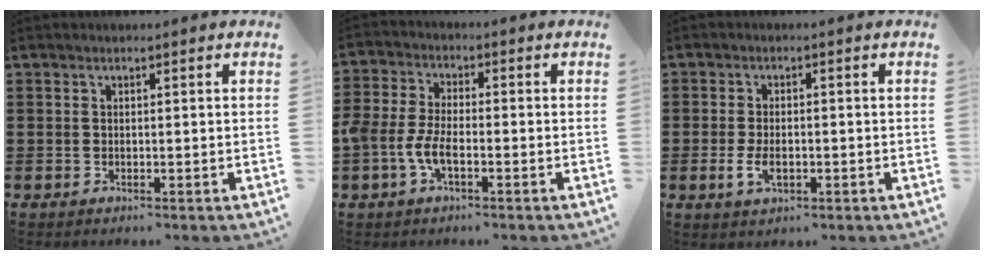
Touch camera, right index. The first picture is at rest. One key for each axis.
{"total": 5.1, "fx": -2.0, "fy": 2.2, "fz": 4.1, "tx": -0.106, "ty": -0.004, "tz": -0.046}
{"total": 3.2, "fx": -0.7, "fy": 1.7, "fz": 2.7, "tx": -0.057, "ty": -0.004, "tz": -0.013}